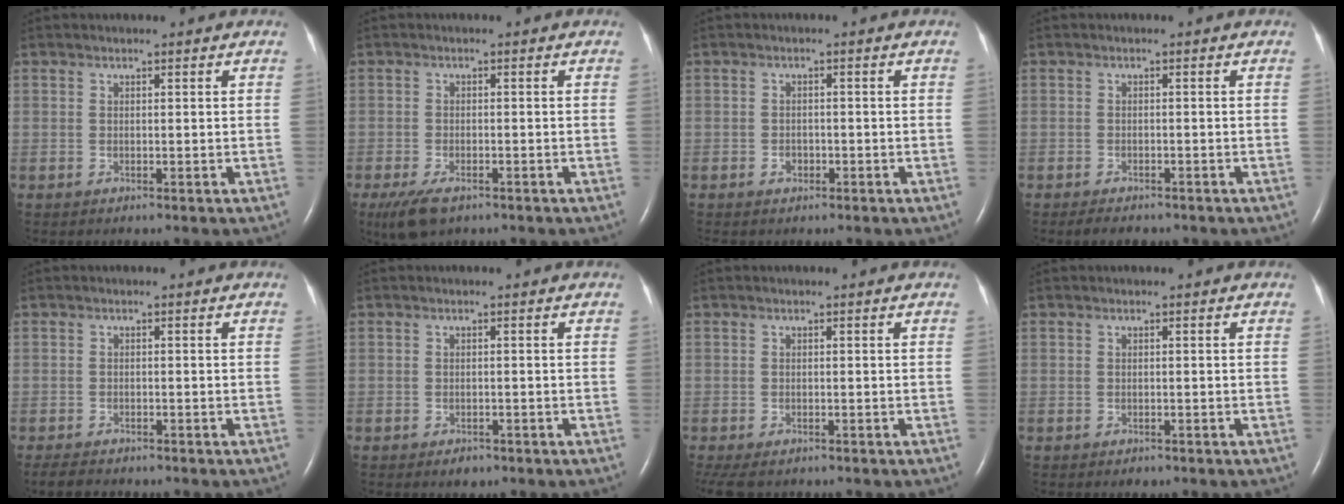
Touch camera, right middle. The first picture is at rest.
{"total": 4.9, "force": [-3.2, 2.0, 3.1], "torque": [-0.067, -0.010, -0.053]}
{"total": 1.5, "force": [-0.8, 1.1, 0.5], "torque": [-0.011, 0.004, -0.013]}
{"total": 3.2, "force": [-2.6, 1.2, 1.4], "torque": [-0.024, -0.005, -0.030]}
{"total": 3.1, "force": [-2.7, 0.9, 1.2], "torque": [-0.024, -0.008, -0.039]}
{"total": 1.5, "force": [-1.1, 0.8, 0.7], "torque": [-0.013, 0.000, -0.011]}
{"total": 5.0, "force": [-3.9, 2.2, 2.4], "torque": [-0.042, -0.011, -0.062]}
{"total": 0.6, "force": [-0.5, 0.3, 0.2], "torque": [-0.007, -0.001, -0.005]}